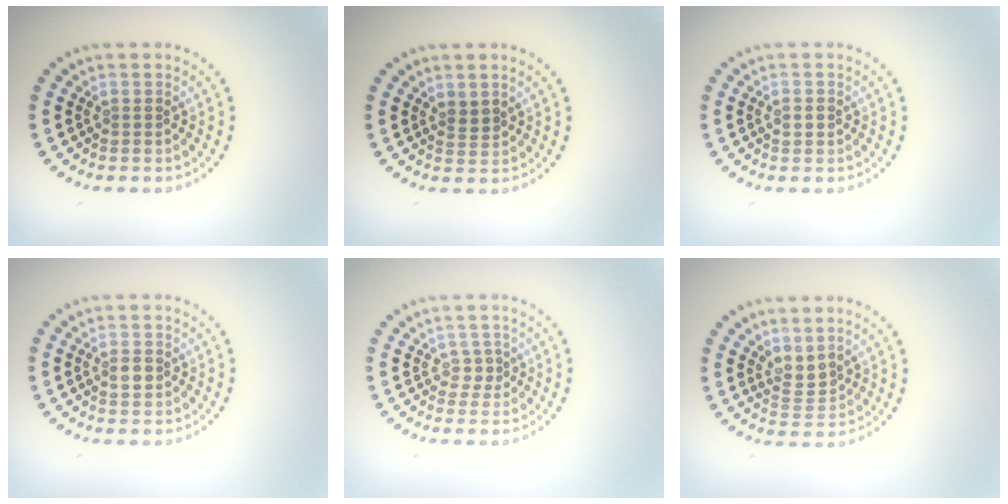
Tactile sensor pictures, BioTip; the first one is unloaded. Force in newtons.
{"total": 1.2, "press": 0.9, "slide": 0.8}
{"total": 1.1, "press": 1.1, "slide": 0.2}
{"total": 1.5, "press": 1.5, "slide": 0.3}
{"total": 1.1, "press": 0.8, "slide": 0.7}
{"total": 2.0, "press": 1.4, "slide": 1.4}